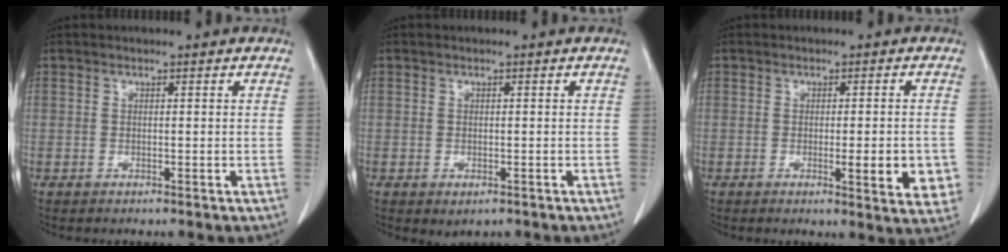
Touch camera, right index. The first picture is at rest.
{"total": 1.5, "force": [-0.8, 0.9, 0.9], "torque": [-0.014, -0.002, -0.001]}
{"total": 7.0, "force": [-1.6, 1.5, 6.6], "torque": [-0.074, -0.010, -0.019]}